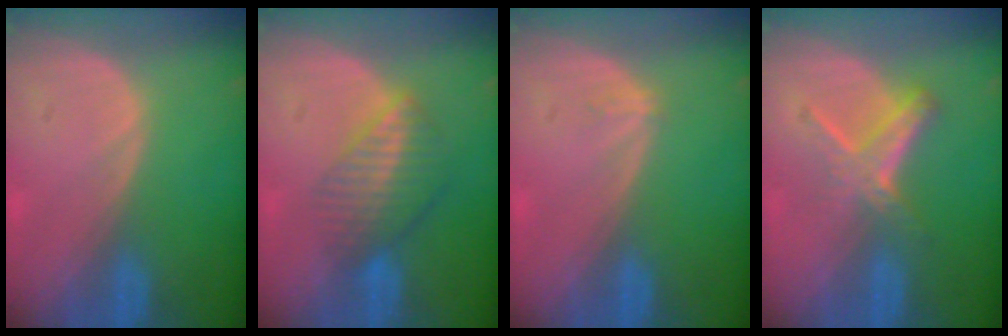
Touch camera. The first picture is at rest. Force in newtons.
{"total": 6.7, "press": 5.8, "slide": 3.4}
{"total": 0.9, "press": 0.6, "slide": 0.6}
{"total": 6.2, "press": 5.3, "slide": 3.2}